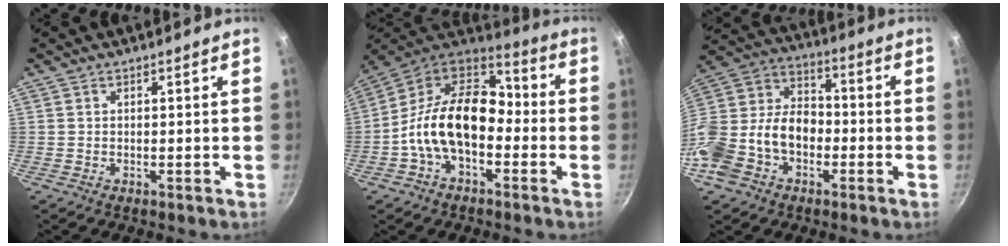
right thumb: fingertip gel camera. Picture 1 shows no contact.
{"total": 18.1, "force": [-3.6, 11.5, 13.5], "torque": [-0.207, 0.056, -0.088]}
{"total": 19.8, "force": [-5.4, 14.2, 12.6], "torque": [-0.234, 0.064, -0.111]}